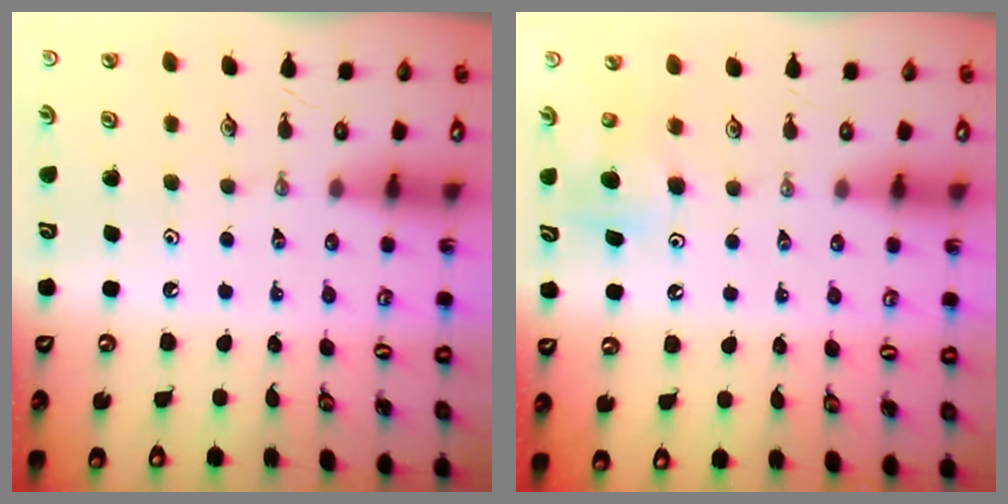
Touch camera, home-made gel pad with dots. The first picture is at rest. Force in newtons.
{"total": 5.5, "press": 5.4, "slide": 0.9}